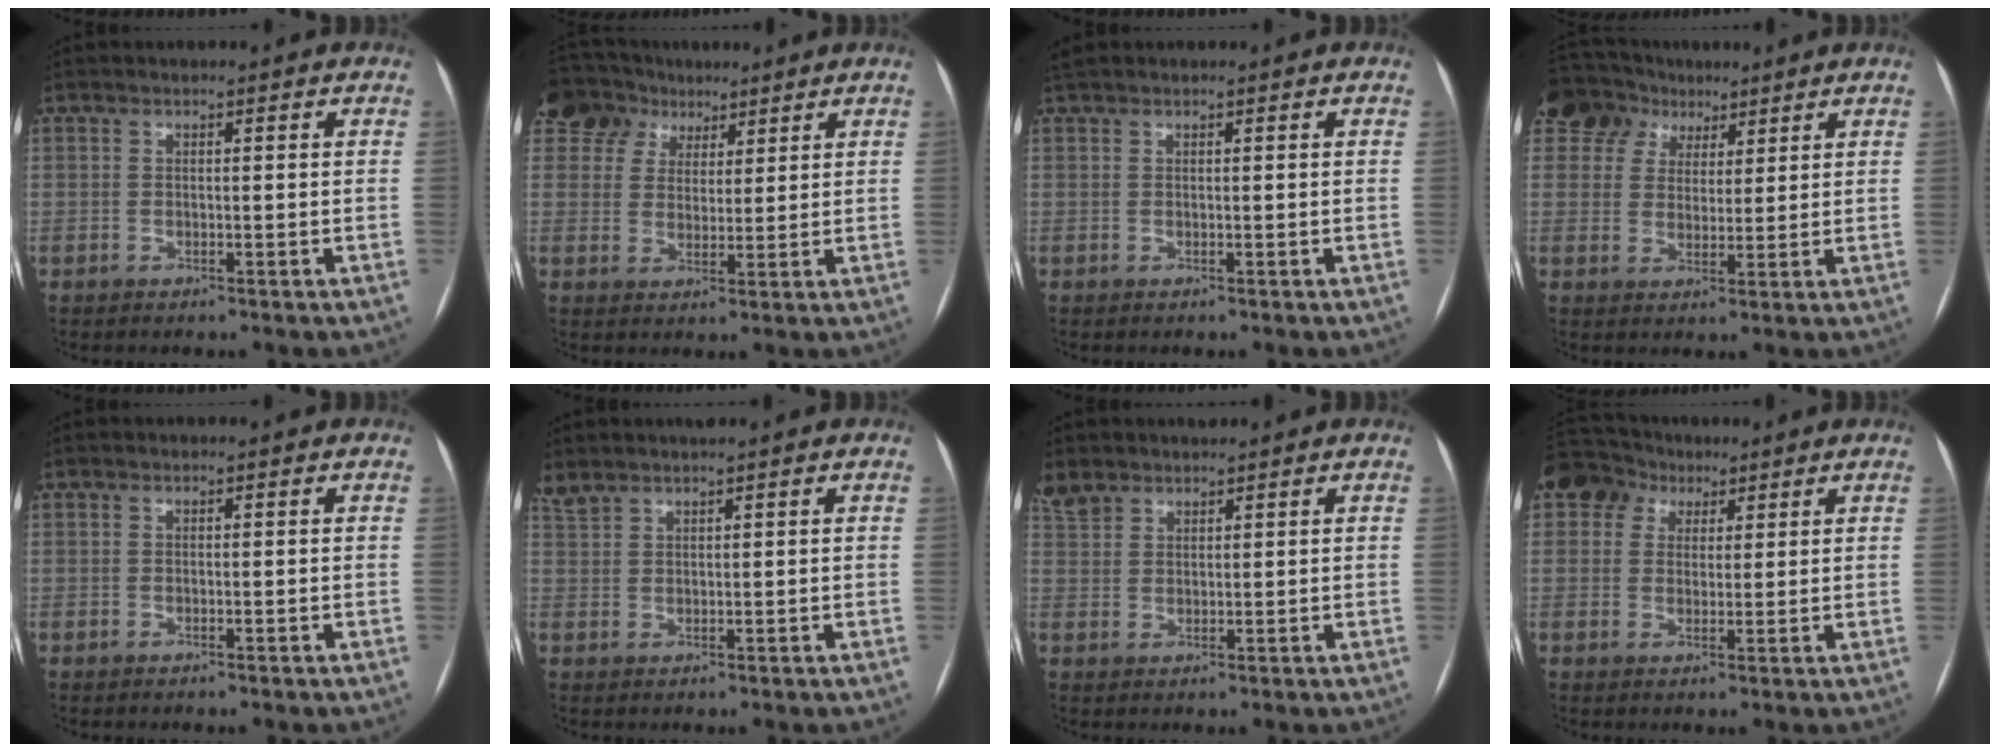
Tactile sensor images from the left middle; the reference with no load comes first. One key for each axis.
{"total": 9.5, "fx": 6.4, "fy": 6.9, "fz": 1.7, "tx": -0.040, "ty": 0.037, "tz": 0.117}
{"total": 0.7, "fx": 0.7, "fy": 0.0, "fz": 0.2, "tx": -0.013, "ty": 0.018, "tz": 0.020}
{"total": 10.0, "fx": 6.4, "fy": 7.4, "fz": 1.9, "tx": -0.047, "ty": 0.042, "tz": 0.117}
{"total": 0.0}
{"total": 3.0, "fx": 2.8, "fy": 0.3, "fz": 1.1, "tx": -0.031, "ty": 0.016, "tz": 0.061}
{"total": 4.5, "fx": 3.8, "fy": 2.4, "fz": 0.8, "tx": -0.019, "ty": 0.020, "tz": 0.079}
{"total": 7.0, "fx": 3.8, "fy": 5.6, "fz": 1.8, "tx": -0.038, "ty": 0.037, "tz": 0.071}